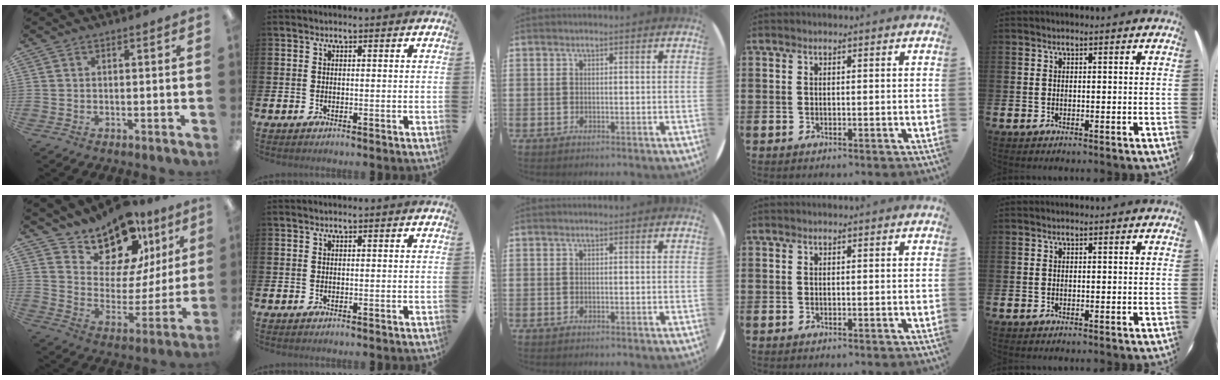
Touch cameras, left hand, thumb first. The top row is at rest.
{"thumb": {"total": 14.9, "force": [12.3, 7.0, 4.3], "torque": [-0.084, -0.106, 0.223]}}